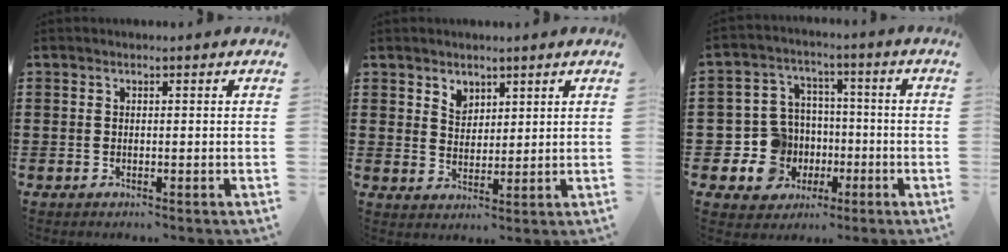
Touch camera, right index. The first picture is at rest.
{"total": 3.2, "force": [2.4, 2.0, 0.2], "torque": [-0.014, 0.006, 0.047]}
{"total": 10.0, "force": [-2.2, 9.3, 2.7], "torque": [-0.113, 0.013, -0.032]}